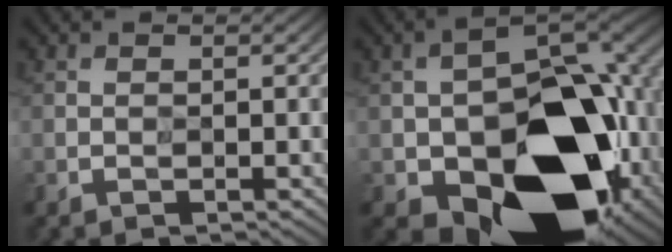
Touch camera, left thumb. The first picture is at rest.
{"total": 18.9, "force": [-5.8, 12.1, 13.3], "torque": [-0.209, -0.028, -0.073]}